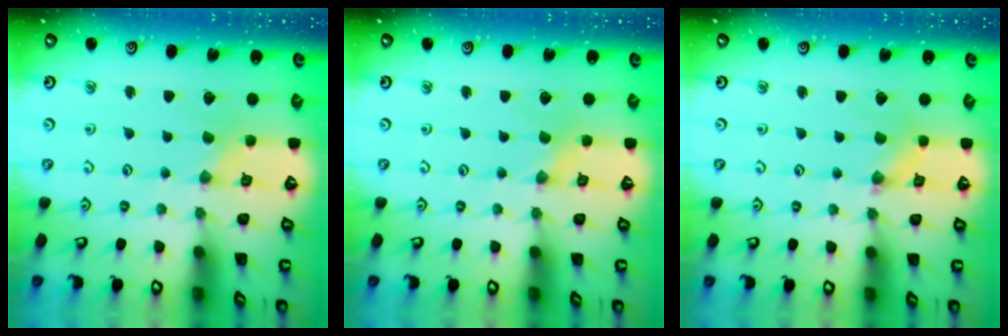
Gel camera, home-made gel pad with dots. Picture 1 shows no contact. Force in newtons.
{"total": 0.0}
{"total": 1.1, "press": 1.1, "slide": 0.1}